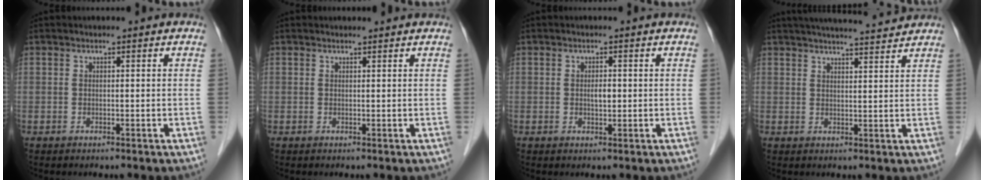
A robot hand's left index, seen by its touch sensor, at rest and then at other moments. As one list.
[{"total": 1.0, "force": [1.0, 0.0, 0.2], "torque": [-0.007, 0.001, 0.013]}, {"total": 1.3, "force": [-0.3, 0.6, 1.1], "torque": [-0.020, -0.004, -0.004]}, {"total": 11.4, "force": [10.5, 0.5, 4.4], "torque": [-0.069, 0.012, 0.140]}]